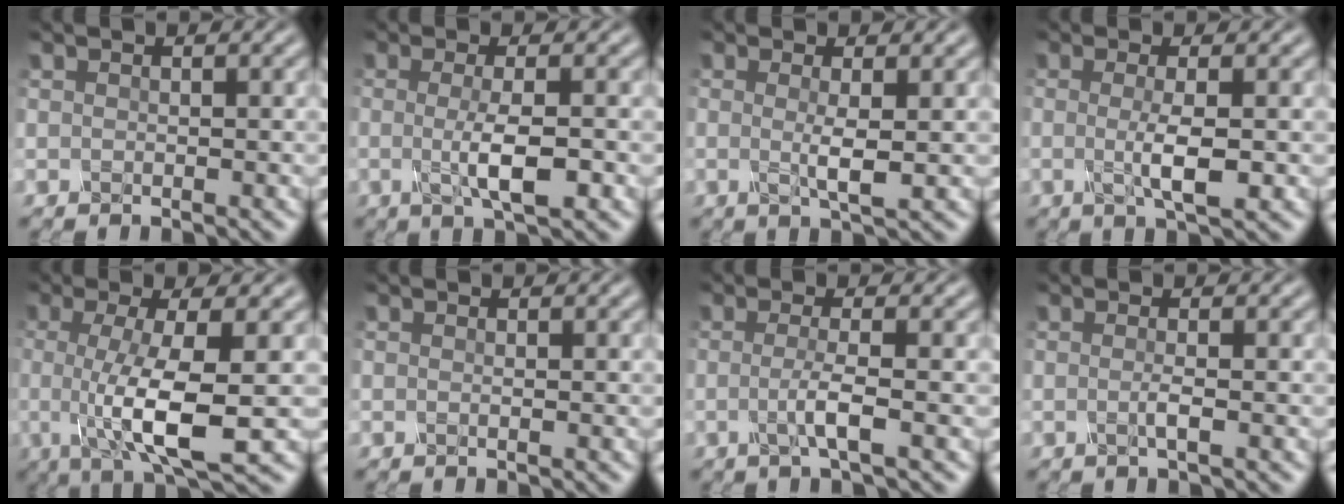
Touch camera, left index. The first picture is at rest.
{"total": 4.0, "force": [-0.6, 0.9, 3.8], "torque": [-0.064, -0.010, -0.011]}
{"total": 2.3, "force": [-0.1, 0.3, 2.3], "torque": [-0.043, -0.009, -0.003]}
{"total": 3.4, "force": [-0.3, 0.7, 3.3], "torque": [-0.055, -0.010, -0.007]}
{"total": 7.8, "force": [-0.9, 1.8, 7.5], "torque": [-0.123, -0.013, -0.017]}
{"total": 0.0}
{"total": 2.5, "force": [-0.6, 0.4, 2.4], "torque": [-0.045, -0.008, -0.016]}
{"total": 1.2, "force": [-0.3, 0.2, 1.1], "torque": [-0.019, -0.006, -0.009]}